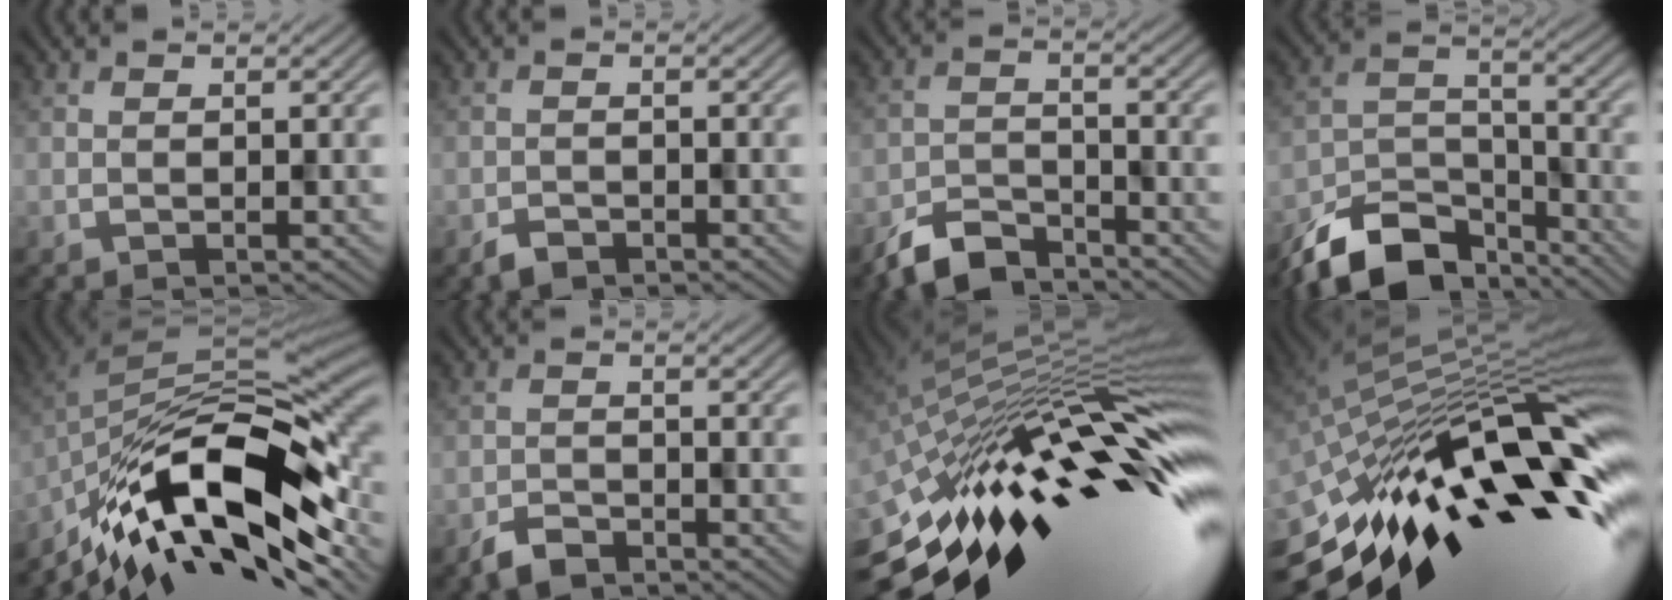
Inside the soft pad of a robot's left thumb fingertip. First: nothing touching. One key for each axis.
{"total": 1.6, "fx": -1.3, "fy": 0.8, "fz": 0.6, "tx": -0.012, "ty": -0.002, "tz": -0.028}
{"total": 5.9, "fx": -5.1, "fy": 2.1, "fz": 2.1, "tx": -0.043, "ty": -0.010, "tz": -0.104}
{"total": 11.8, "fx": -9.0, "fy": 5.1, "fz": 5.7, "tx": -0.114, "ty": -0.011, "tz": -0.167}
{"total": 16.8, "fx": -7.3, "fy": 7.1, "fz": 13.4, "tx": -0.254, "ty": -0.008, "tz": -0.133}
{"total": 2.8, "fx": -2.3, "fy": 1.1, "fz": 1.1, "tx": -0.024, "ty": -0.003, "tz": -0.049}
{"total": 18.7, "fx": -3.3, "fy": 5.0, "fz": 17.7, "tx": -0.300, "ty": 0.002, "tz": -0.089}
{"total": 18.3, "fx": -5.0, "fy": 5.9, "fz": 16.6, "tx": -0.289, "ty": -0.008, "tz": -0.106}